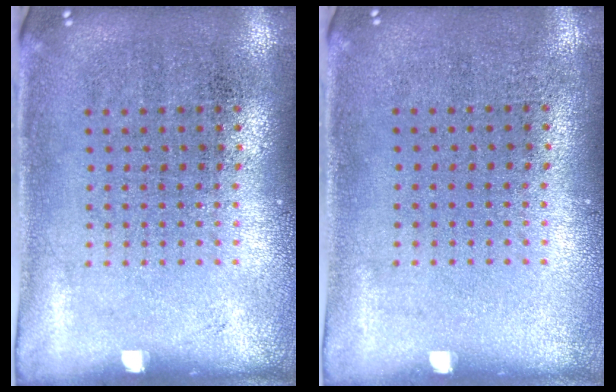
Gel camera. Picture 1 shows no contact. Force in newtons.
{"total": 0.0}